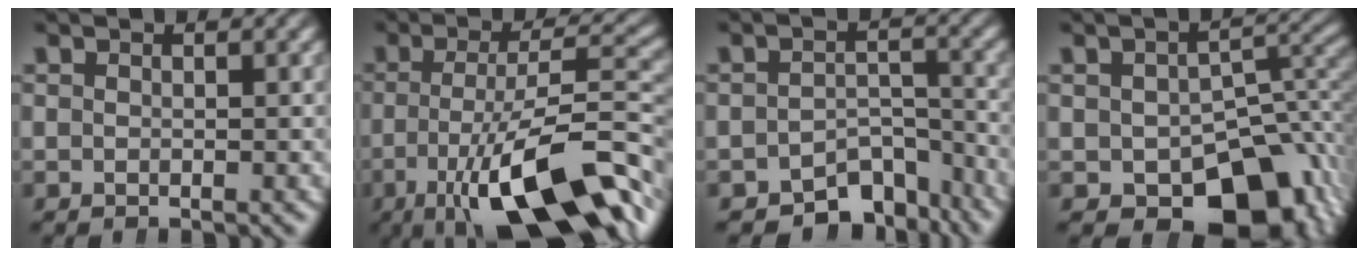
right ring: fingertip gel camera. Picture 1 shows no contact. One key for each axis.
{"total": 13.3, "fx": -6.1, "fy": 4.0, "fz": 11.1, "tx": -0.161, "ty": -0.023, "tz": -0.073}
{"total": 7.7, "fx": -6.6, "fy": 3.2, "fz": 2.6, "tx": -0.012, "ty": -0.012, "tz": -0.098}
{"total": 13.5, "fx": -5.6, "fy": 8.6, "fz": 8.8, "tx": -0.107, "ty": -0.045, "tz": -0.058}